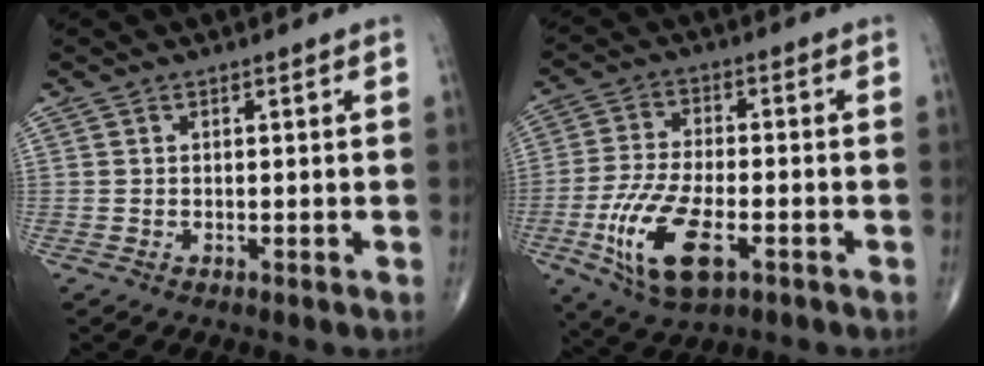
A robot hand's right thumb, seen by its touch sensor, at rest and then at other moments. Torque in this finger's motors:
{"motor_torque": [0.15, 0.76, 1.17, -0.19, 0.41]}